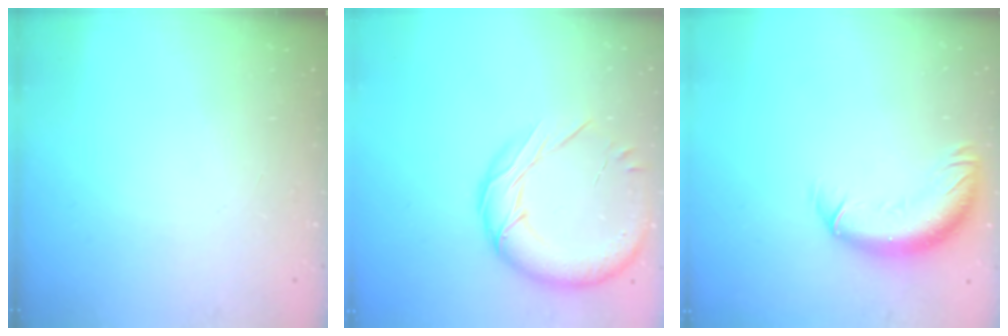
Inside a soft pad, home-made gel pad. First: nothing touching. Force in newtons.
{"total": 16.6, "press": 16.4, "slide": 2.3}
{"total": 11.7, "press": 11.4, "slide": 2.8}